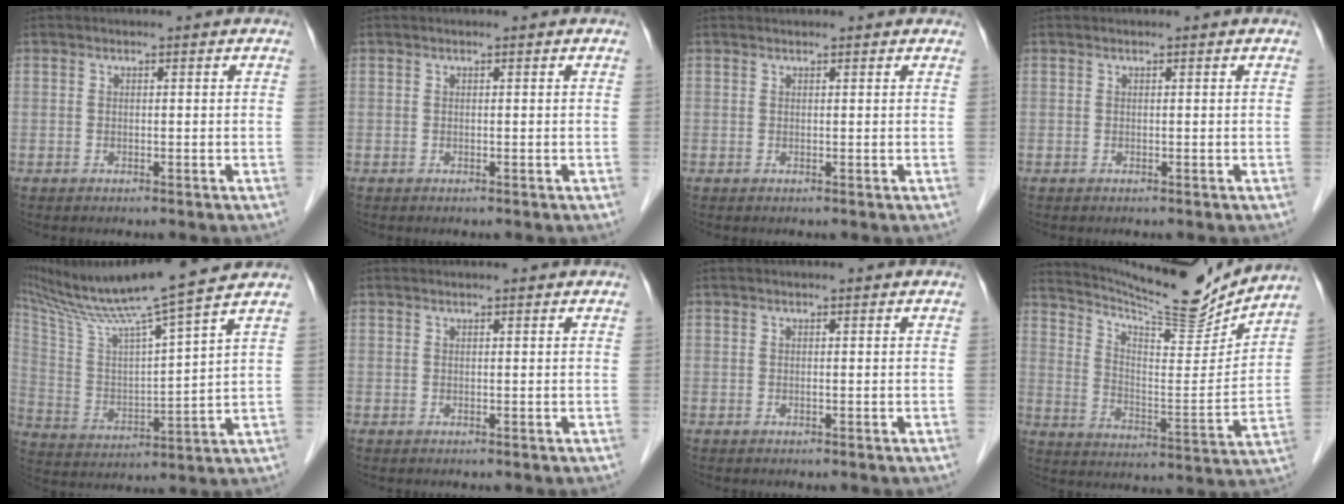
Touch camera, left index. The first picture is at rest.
{"total": 0.0}
{"total": 2.4, "force": [2.2, 0.5, 0.7], "torque": [-0.012, 0.026, 0.024]}
{"total": 0.0}
{"total": 18.0, "force": [15.4, -2.2, 9.2], "torque": [-0.174, -0.007, 0.257]}
{"total": 1.2, "force": [1.1, 0.1, 0.4], "torque": [-0.008, 0.016, 0.018]}
{"total": 0.0}
{"total": 17.5, "force": [16.7, 0.7, 5.3], "torque": [-0.101, -0.042, 0.254]}